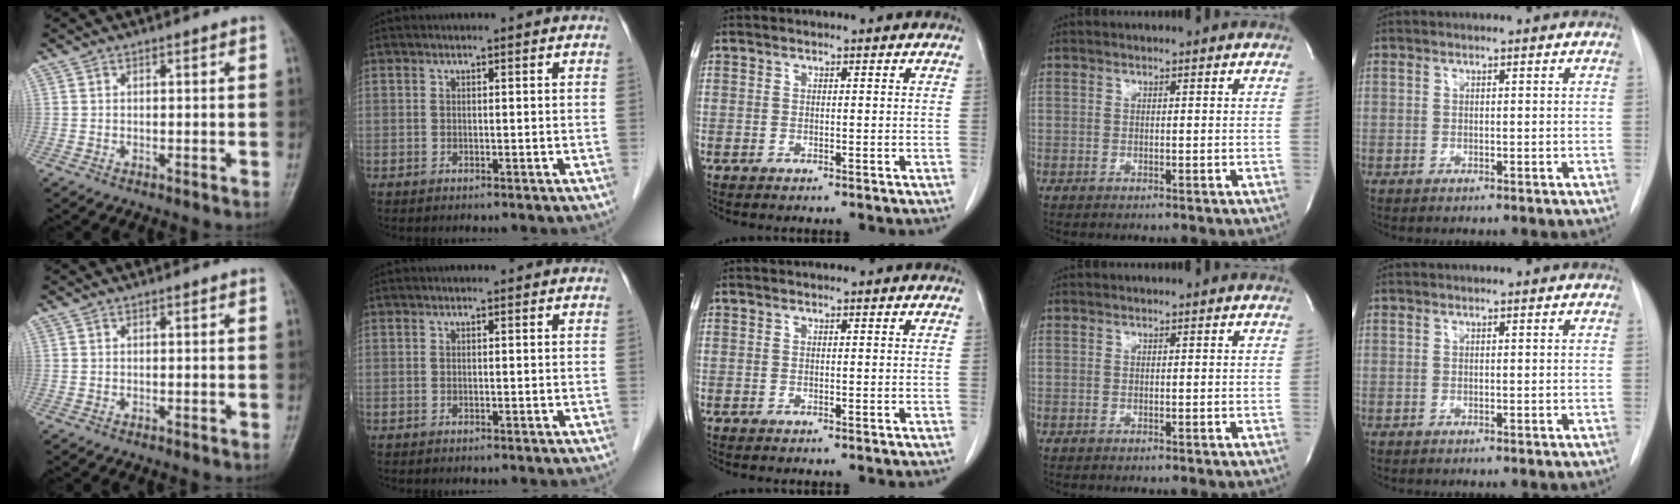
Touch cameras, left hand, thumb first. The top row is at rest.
{}